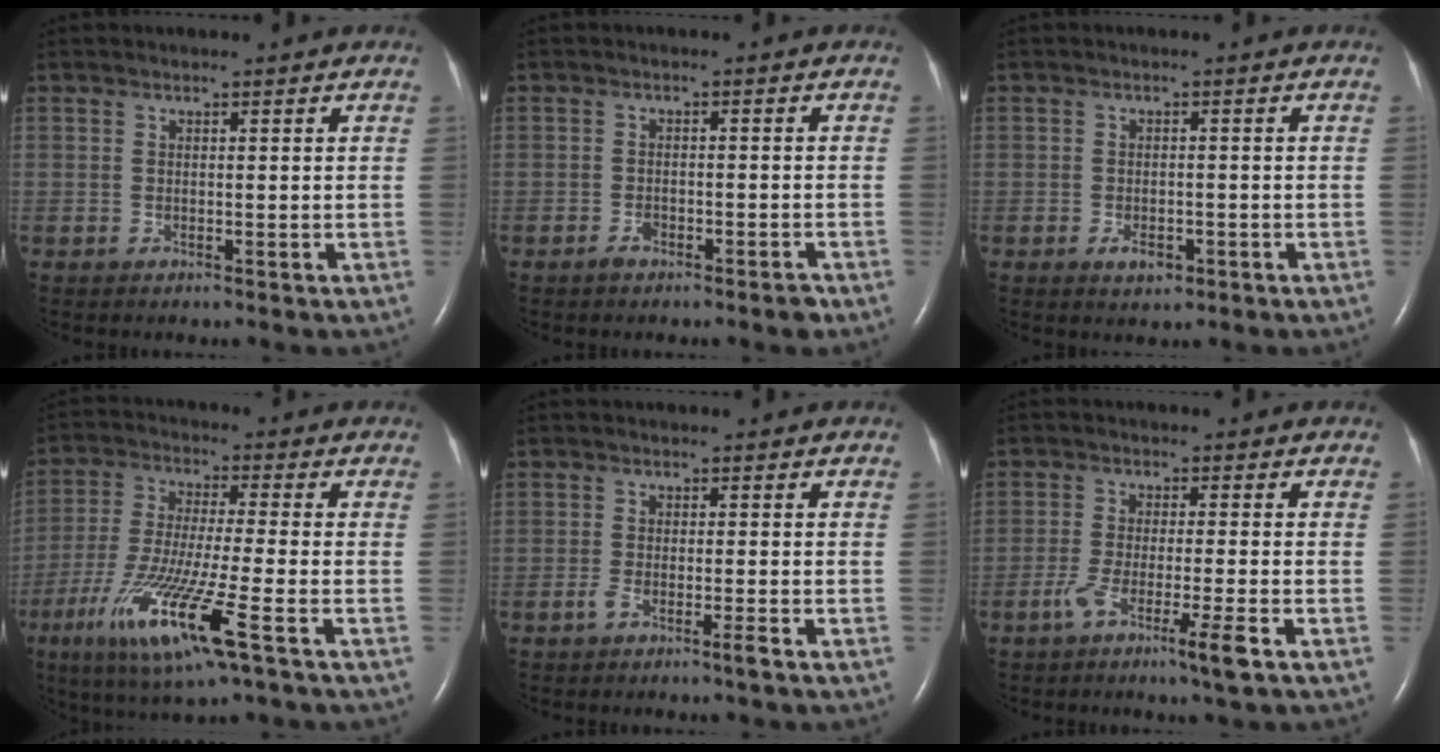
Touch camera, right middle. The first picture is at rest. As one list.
[{"total": 2.7, "force": [-2.0, 0.8, 1.6], "torque": [-0.028, 0.001, -0.031]}, {"total": 4.3, "force": [-2.0, 2.1, 3.2], "torque": [-0.059, -0.003, -0.022]}, {"total": 14.2, "force": [-6.4, 0.4, 12.6], "torque": [-0.264, -0.033, -0.115]}, {"total": 2.3, "force": [-1.5, -0.2, 1.7], "torque": [-0.038, -0.003, -0.032]}, {"total": 6.3, "force": [-3.5, -0.5, 5.2], "torque": [-0.096, -0.014, -0.066]}]